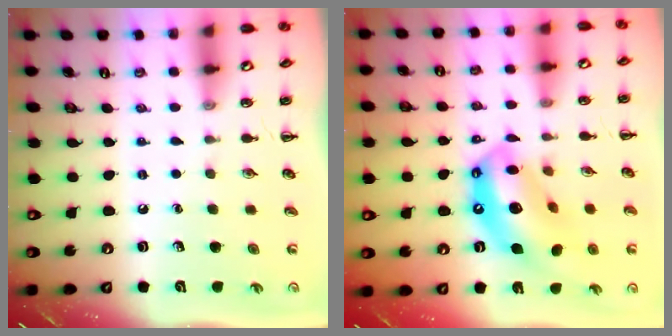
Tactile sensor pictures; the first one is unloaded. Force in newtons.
{"total": 16.9, "press": 16.2, "slide": 4.7}